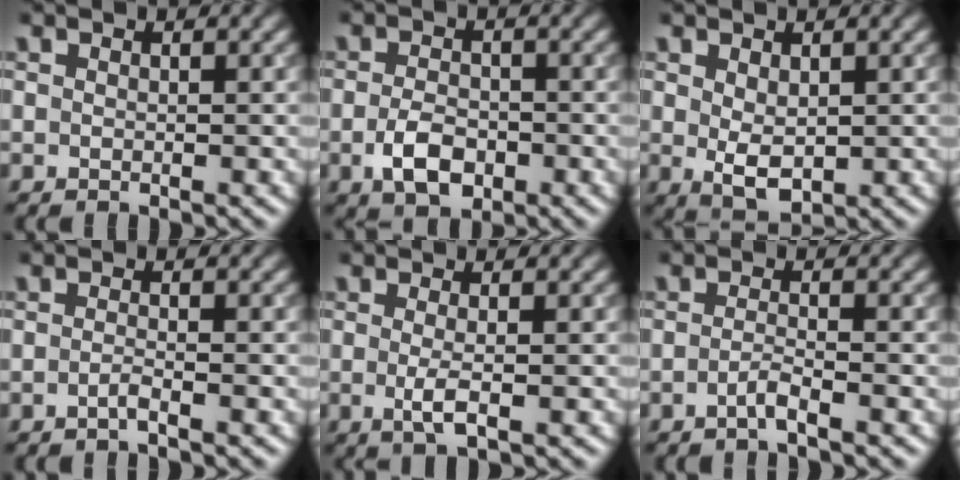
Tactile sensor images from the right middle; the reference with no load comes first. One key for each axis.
{"total": 3.5, "fx": -1.3, "fy": 2.1, "fz": 2.5, "tx": -0.049, "ty": -0.003, "tz": -0.027}
{"total": 2.8, "fx": 0.4, "fy": 1.7, "fz": 2.3, "tx": -0.045, "ty": -0.004, "tz": 0.013}
{"total": 1.1, "fx": -0.6, "fy": 0.2, "fz": 0.9, "tx": -0.013, "ty": 0.002, "tz": -0.016}
{"total": 2.1, "fx": -0.2, "fy": 0.5, "fz": 2.0, "tx": -0.039, "ty": -0.006, "tz": -0.006}
{"total": 1.5, "fx": -0.8, "fy": 0.2, "fz": 1.2, "tx": -0.021, "ty": 0.003, "tz": -0.021}